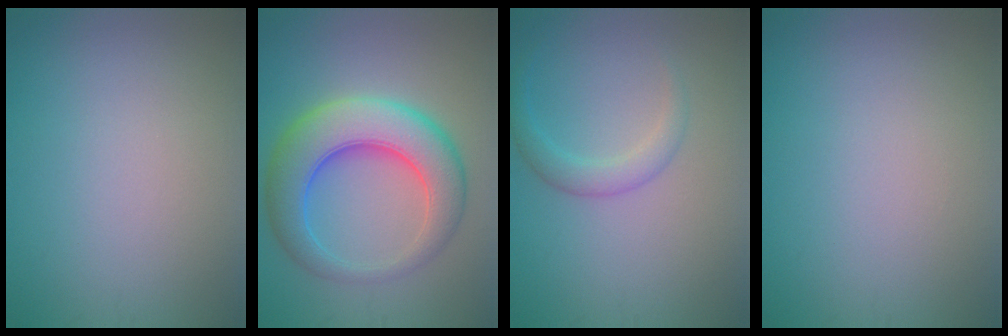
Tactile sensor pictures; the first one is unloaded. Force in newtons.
{"total": 8.2, "press": 8.2, "slide": 0.2}
{"total": 2.1, "press": 2.1, "slide": 0.1}
{"total": 0.0}